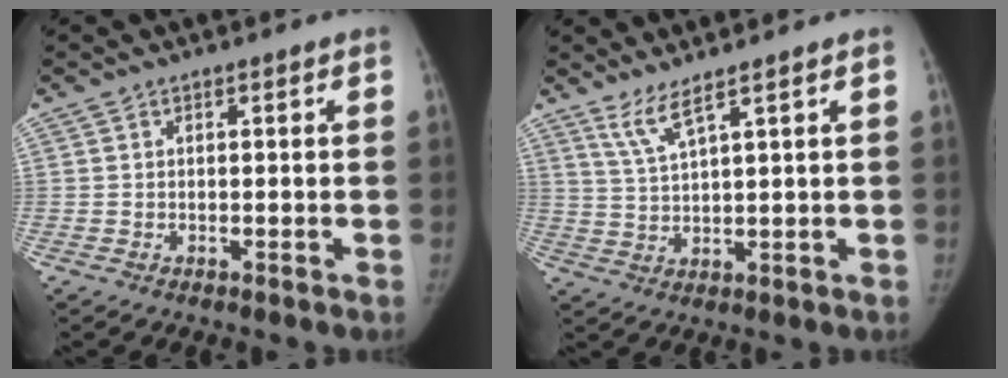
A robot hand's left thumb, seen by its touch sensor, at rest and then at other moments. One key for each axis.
{"total": 4.2, "fx": 3.0, "fy": -0.1, "fz": 2.8, "tx": -0.061, "ty": -0.026, "tz": 0.069}